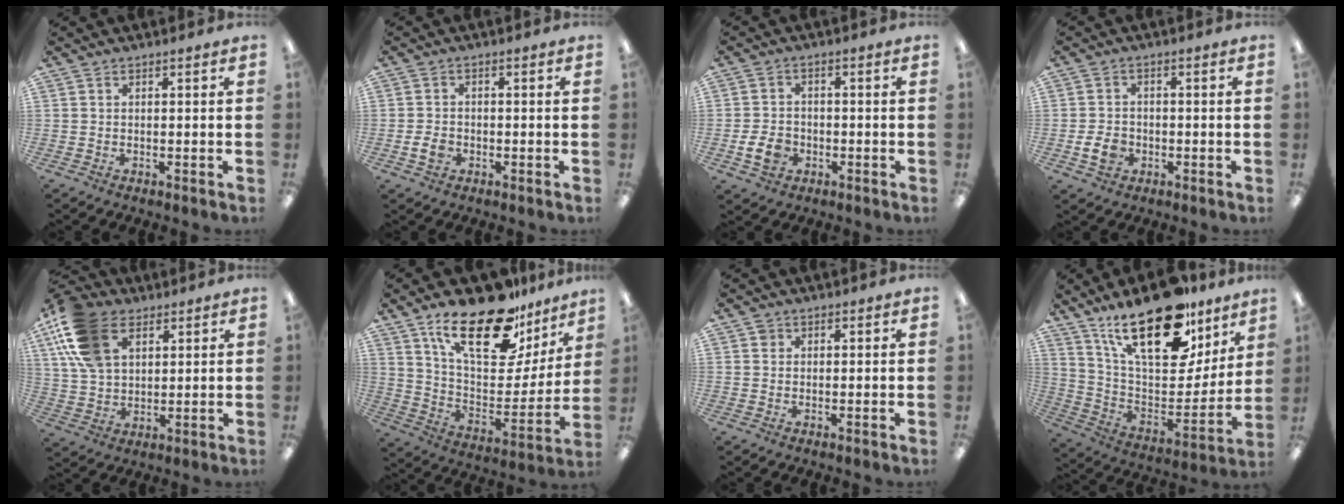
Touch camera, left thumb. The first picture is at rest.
{"total": 3.3, "force": [-1.0, 2.5, 2.0], "torque": [-0.032, 0.008, -0.017]}
{"total": 5.8, "force": [-2.0, 4.4, 3.3], "torque": [-0.071, 0.007, -0.035]}
{"total": 4.9, "force": [-1.5, 3.8, 2.7], "torque": [-0.049, 0.002, -0.028]}
{"total": 17.1, "force": [8.2, 10.9, 10.3], "torque": [-0.234, -0.008, 0.153]}
{"total": 24.4, "force": [16.5, 10.1, 14.9], "torque": [-0.231, -0.105, 0.284]}
{"total": 1.4, "force": [0.7, 1.2, 0.1], "torque": [0.004, 0.001, 0.011]}
{"total": 27.5, "force": [17.7, 12.1, 17.2], "torque": [-0.265, -0.103, 0.310]}